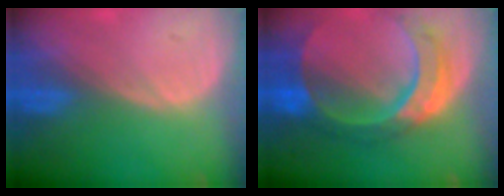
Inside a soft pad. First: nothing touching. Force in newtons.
{"total": 11.1, "press": 9.2, "slide": 6.1}